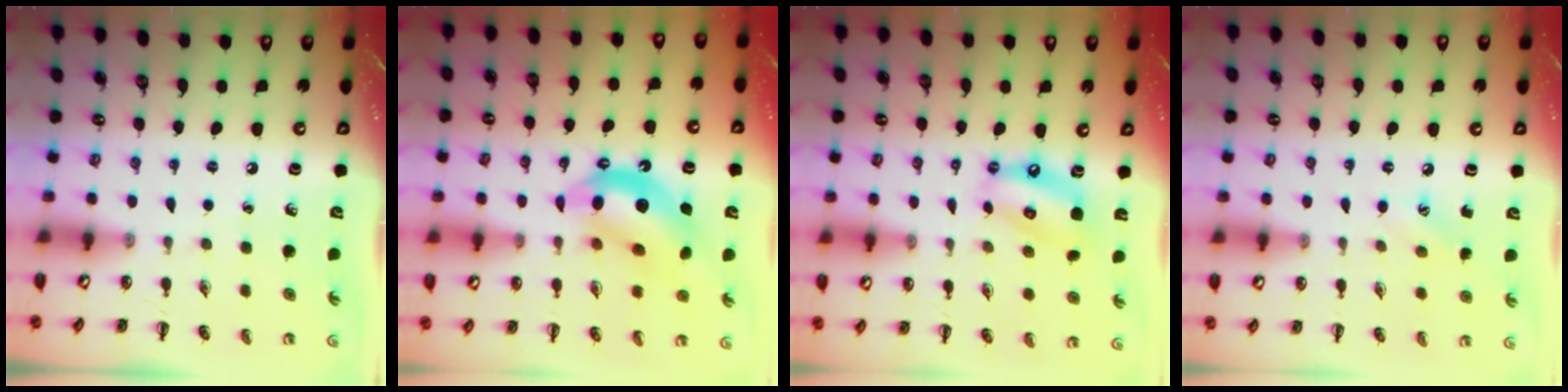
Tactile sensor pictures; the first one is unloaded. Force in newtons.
{"total": 12.0, "press": 11.5, "slide": 3.3}
{"total": 11.7, "press": 11.3, "slide": 3.1}
{"total": 6.0, "press": 5.8, "slide": 1.6}